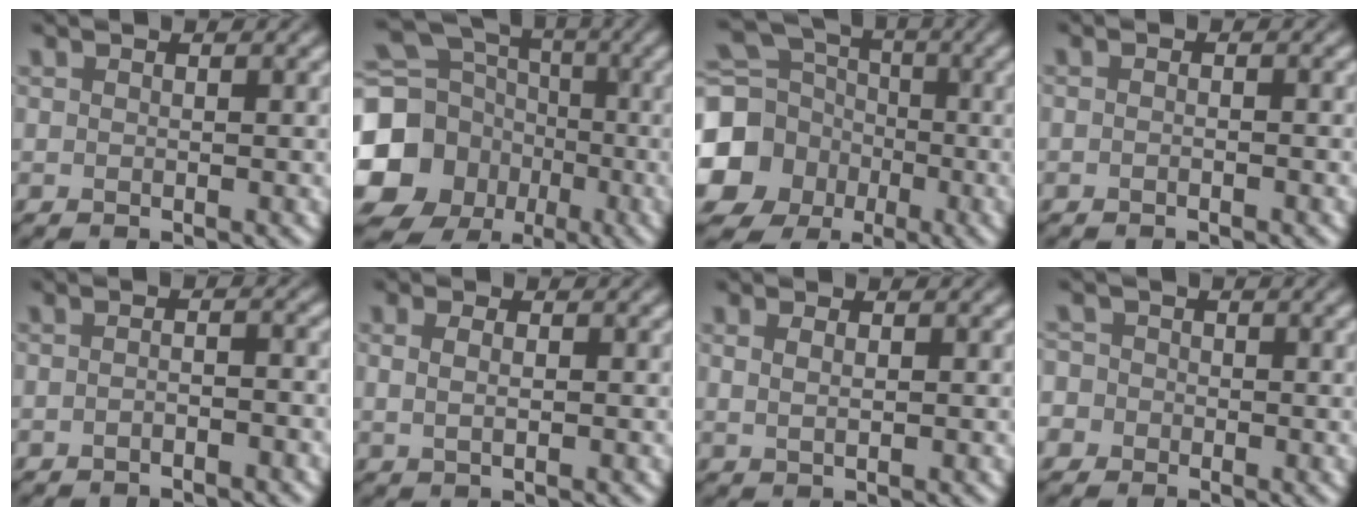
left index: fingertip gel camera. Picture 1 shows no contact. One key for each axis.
{"total": 19.2, "fx": -4.1, "fy": 17.7, "fz": 6.3, "tx": -0.172, "ty": -0.022, "tz": -0.111}
{"total": 15.1, "fx": -3.8, "fy": 13.8, "fz": 4.8, "tx": -0.166, "ty": -0.029, "tz": -0.093}
{"total": 0.7, "fx": -0.4, "fy": 0.2, "fz": 0.5, "tx": -0.011, "ty": -0.003, "tz": -0.012}
{"total": 1.7, "fx": -1.2, "fy": 0.4, "fz": 1.2, "tx": -0.021, "ty": 0.003, "tz": -0.024}
{"total": 2.8, "fx": 0.9, "fy": 1.6, "fz": 2.1, "tx": -0.024, "ty": 0.011, "tz": -0.006}
{"total": 1.8, "fx": 0.8, "fy": 1.0, "fz": 1.3, "tx": -0.024, "ty": 0.000, "tz": 0.006}
{"total": 4.2, "fx": -1.1, "fy": 3.9, "fz": 1.0, "tx": -0.010, "ty": 0.017, "tz": -0.055}